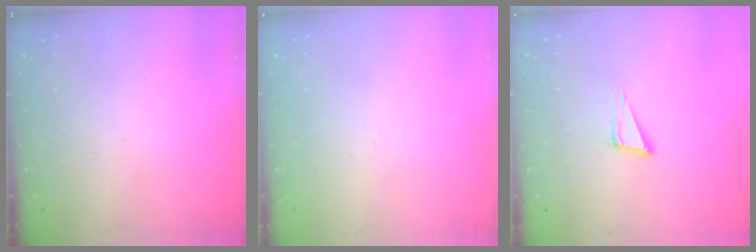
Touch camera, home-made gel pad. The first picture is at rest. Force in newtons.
{"total": 2.7, "press": 2.7, "slide": 0.3}
{"total": 4.9, "press": 3.8, "slide": 3.0}